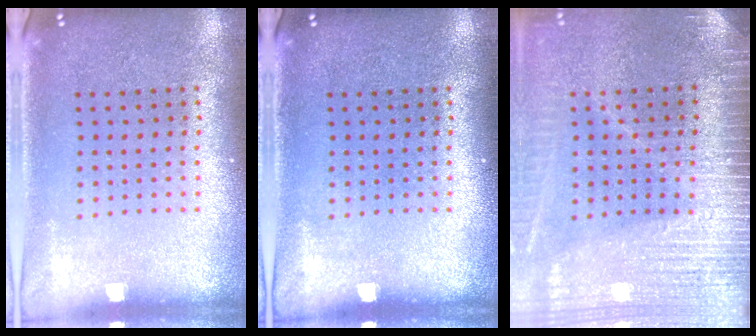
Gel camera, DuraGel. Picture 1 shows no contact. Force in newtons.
{"total": 0.0}
{"total": 3.6, "press": 3.1, "slide": 1.9}